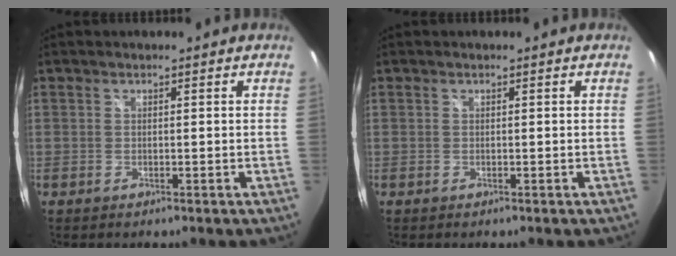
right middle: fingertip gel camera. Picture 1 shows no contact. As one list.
[{"total": 0.0}]